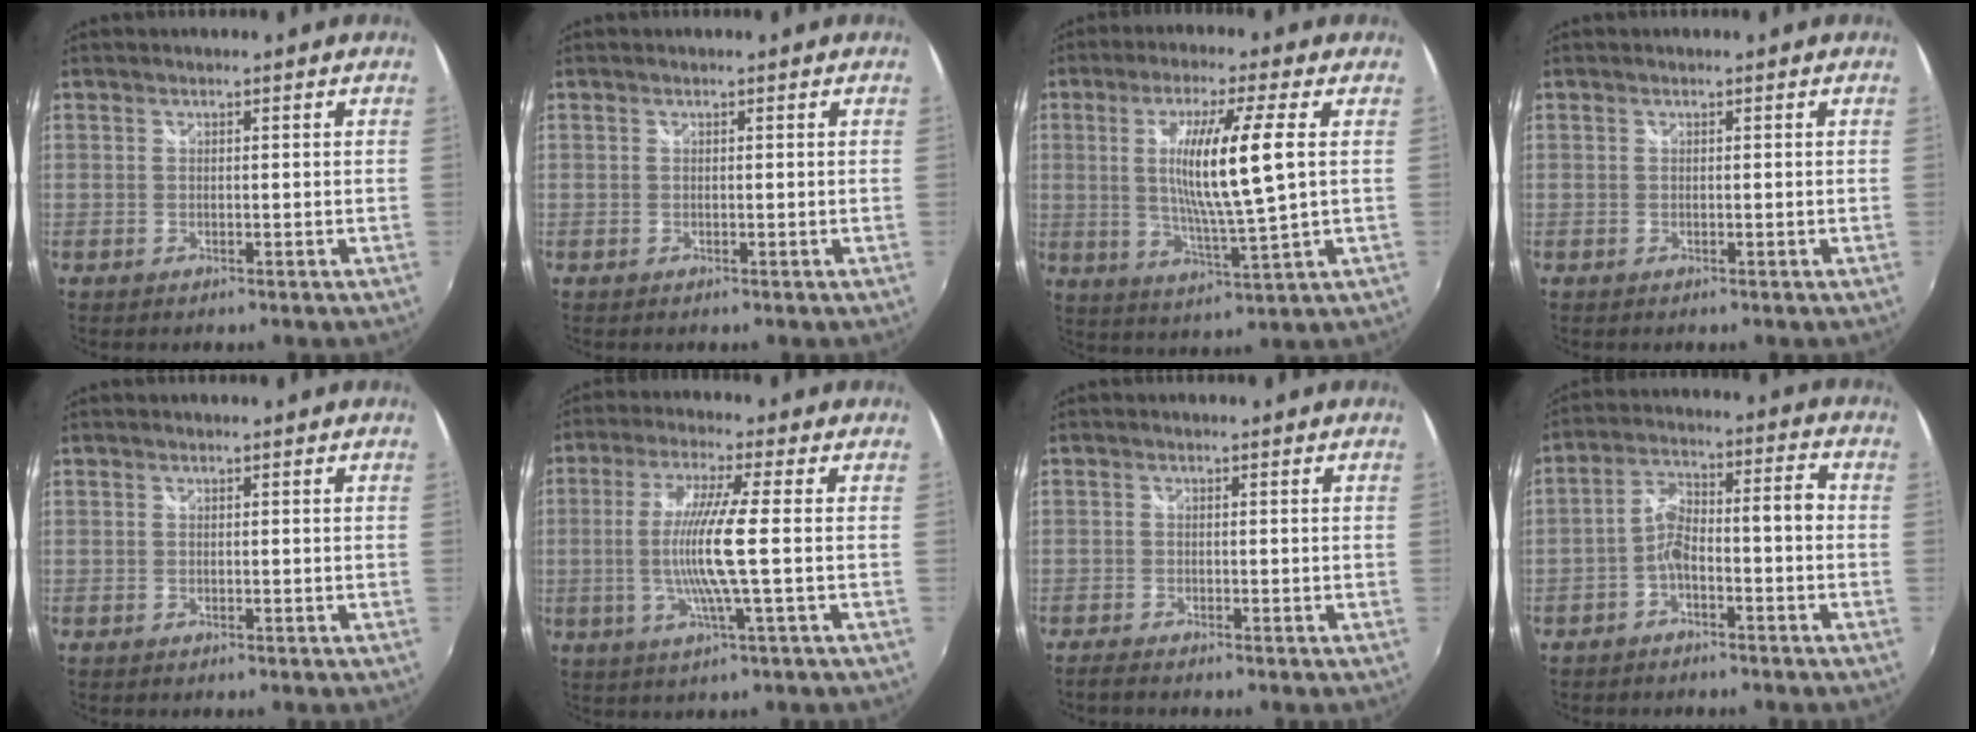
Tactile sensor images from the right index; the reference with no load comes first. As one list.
[{"total": 0.0}, {"total": 12.0, "force": [1.6, -0.5, 11.9], "torque": [-0.214, -0.014, 0.032]}, {"total": 0.0}, {"total": 0.0}, {"total": 9.3, "force": [-1.0, -1.3, 9.2], "torque": [-0.181, -0.008, -0.020]}, {"total": 2.2, "force": [-2.0, 0.3, 0.7], "torque": [-0.019, -0.012, -0.037]}, {"total": 6.9, "force": [-3.4, 2.0, 5.6], "torque": [-0.114, 0.023, -0.055]}]